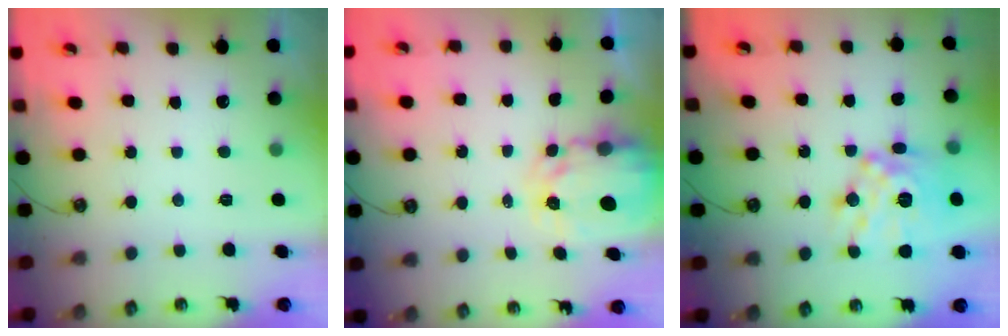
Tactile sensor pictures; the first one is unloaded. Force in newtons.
{"total": 5.0, "press": 5.0, "slide": 0.4}
{"total": 16.4, "press": 16.3, "slide": 1.8}